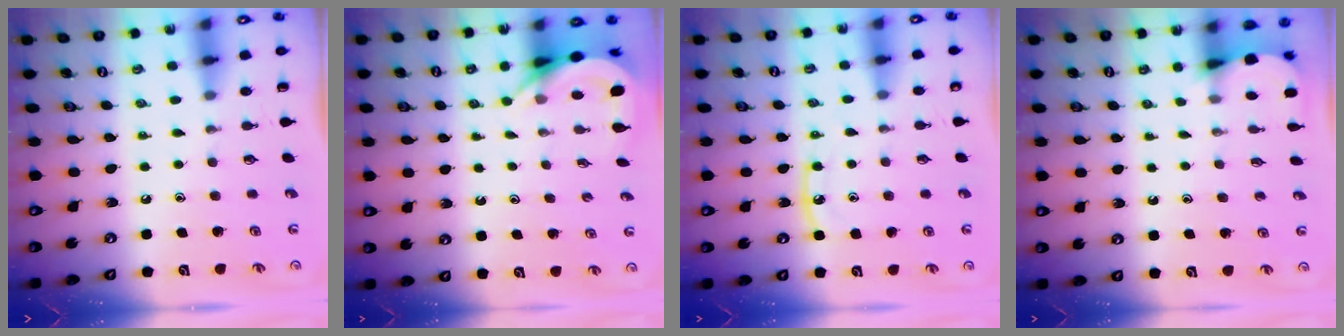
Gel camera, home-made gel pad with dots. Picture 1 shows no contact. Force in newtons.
{"total": 5.1, "press": 5.1, "slide": 0.7}
{"total": 7.2, "press": 7.2, "slide": 0.7}
{"total": 2.5, "press": 2.5, "slide": 0.2}